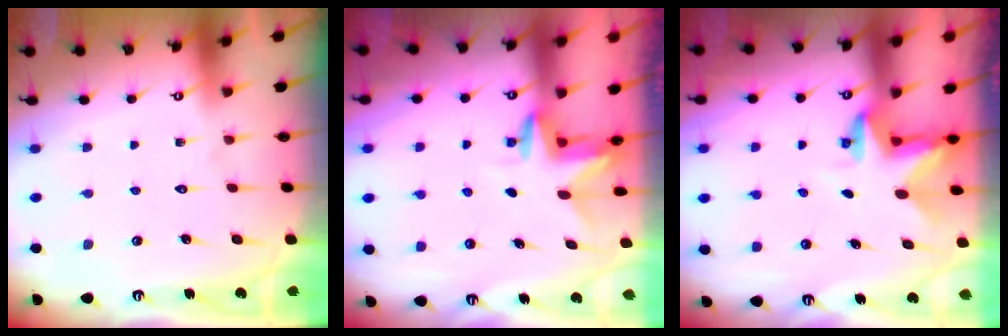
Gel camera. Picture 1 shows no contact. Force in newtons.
{"total": 3.2, "press": 3.2, "slide": 0.3}
{"total": 2.9, "press": 2.9, "slide": 0.2}